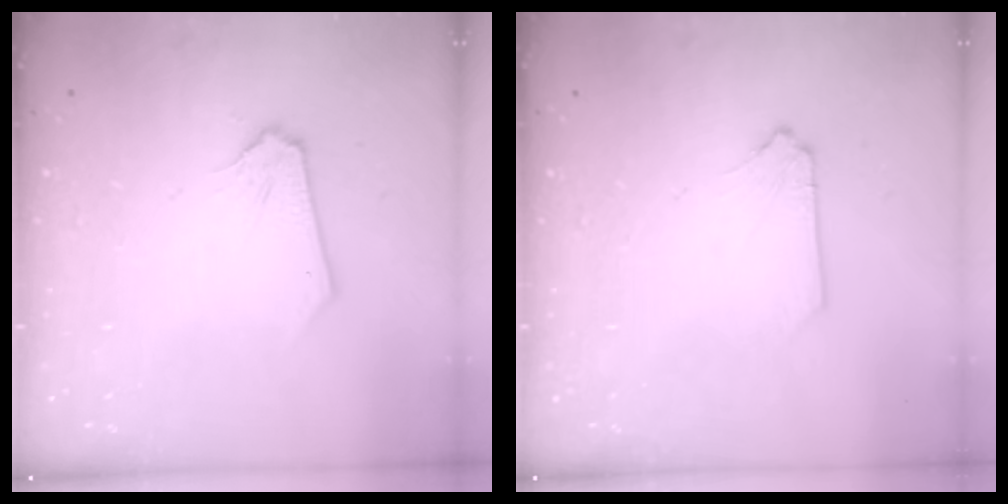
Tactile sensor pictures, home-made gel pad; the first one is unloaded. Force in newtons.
{"total": 0.0}